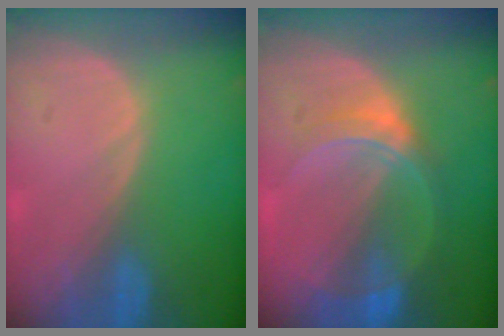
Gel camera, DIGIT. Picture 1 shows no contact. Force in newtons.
{"total": 6.5, "press": 5.7, "slide": 3.1}